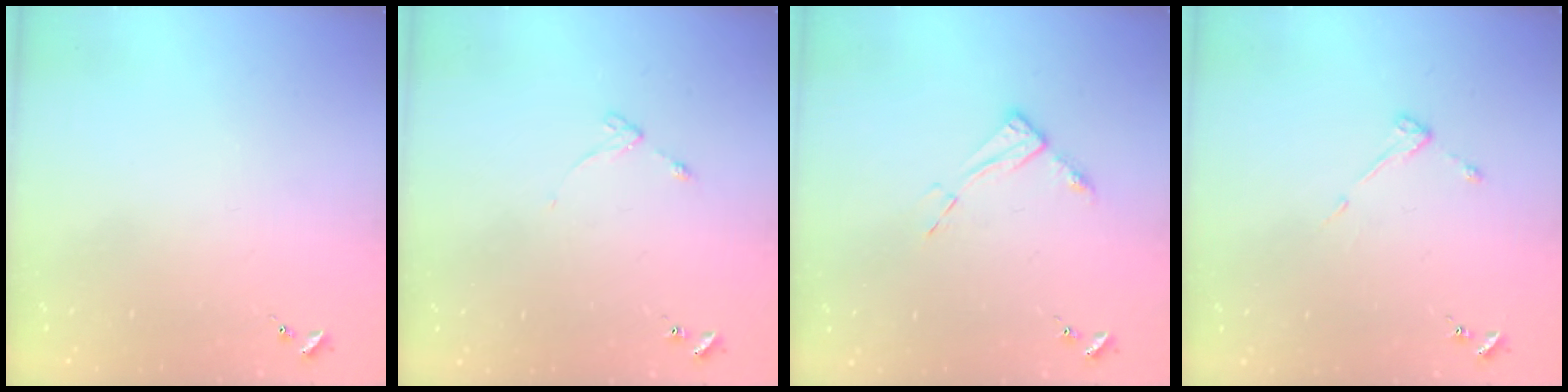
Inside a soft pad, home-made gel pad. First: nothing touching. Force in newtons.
{"total": 4.0, "press": 3.9, "slide": 0.5}
{"total": 7.7, "press": 7.7, "slide": 0.6}
{"total": 4.2, "press": 4.2, "slide": 0.4}